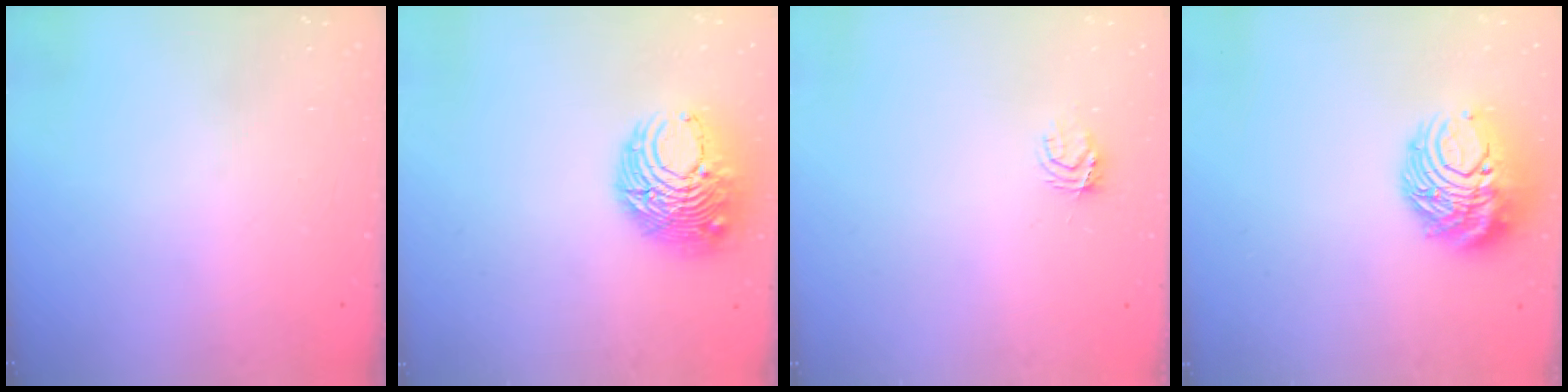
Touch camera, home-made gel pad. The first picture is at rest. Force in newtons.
{"total": 10.7, "press": 10.6, "slide": 1.3}
{"total": 4.0, "press": 3.9, "slide": 0.4}
{"total": 15.5, "press": 15.5, "slide": 1.1}